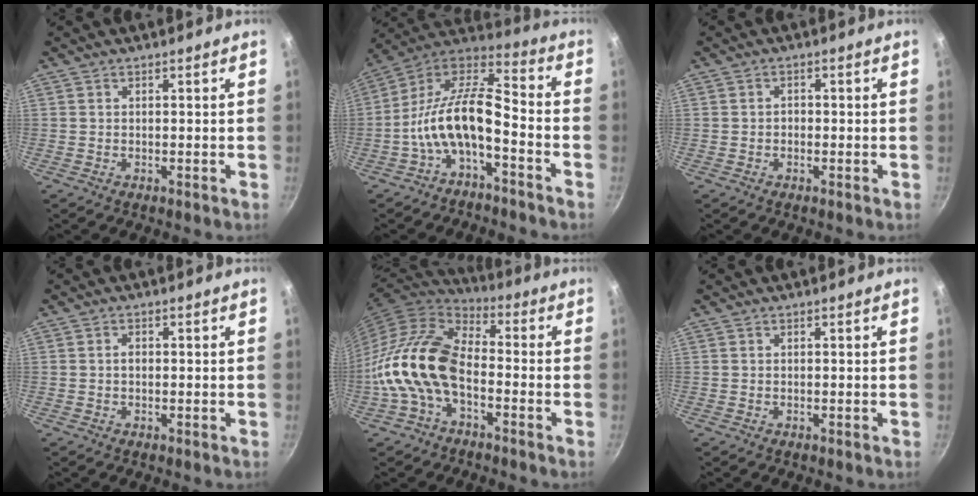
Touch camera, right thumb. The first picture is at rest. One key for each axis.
{"total": 15.0, "fx": -5.2, "fy": 6.5, "fz": 12.5, "tx": -0.237, "ty": 0.065, "tz": -0.111}
{"total": 1.0, "fx": -0.4, "fy": 0.8, "fz": 0.4, "tx": -0.006, "ty": 0.004, "tz": -0.008}
{"total": 1.1, "fx": -0.1, "fy": 0.8, "fz": 0.8, "tx": -0.011, "ty": 0.006, "tz": -0.001}
{"total": 15.5, "fx": -4.4, "fy": 9.2, "fz": 11.7, "tx": -0.205, "ty": 0.046, "tz": -0.102}
{"total": 0.0}